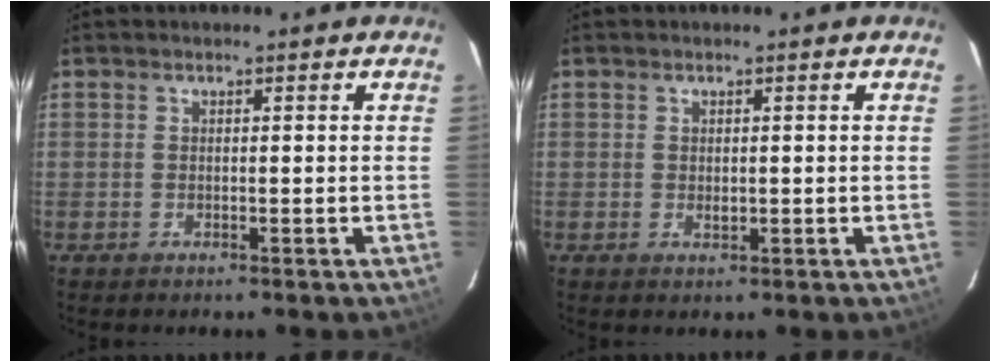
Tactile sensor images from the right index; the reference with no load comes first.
{"total": 1.2, "force": [0.0, 0.8, 0.8], "torque": [-0.014, 0.001, 0.000]}